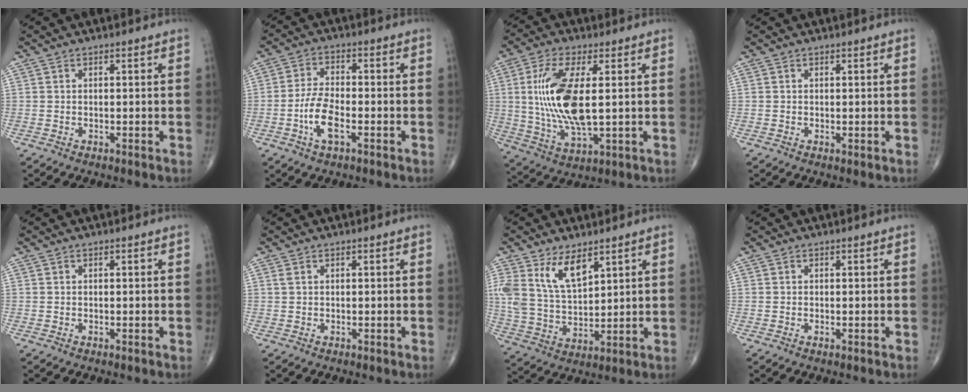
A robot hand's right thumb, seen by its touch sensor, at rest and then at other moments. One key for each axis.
{"total": 6.9, "fx": -2.4, "fy": 2.8, "fz": 5.8, "tx": -0.121, "ty": 0.014, "tz": -0.048}
{"total": 14.7, "fx": 1.6, "fy": 5.3, "fz": 13.7, "tx": -0.292, "ty": -0.015, "tz": 0.038}
{"total": 0.5, "fx": 0.0, "fy": 0.2, "fz": 0.5, "tx": -0.008, "ty": -0.003, "tz": 0.001}
{"total": 0.0}
{"total": 0.5, "fx": 0.2, "fy": 0.3, "fz": 0.4, "tx": -0.011, "ty": 0.008, "tz": 0.004}
{"total": 10.2, "fx": 5.9, "fy": 4.8, "fz": 6.8, "tx": -0.121, "ty": -0.028, "tz": 0.126}
{"total": 0.0}